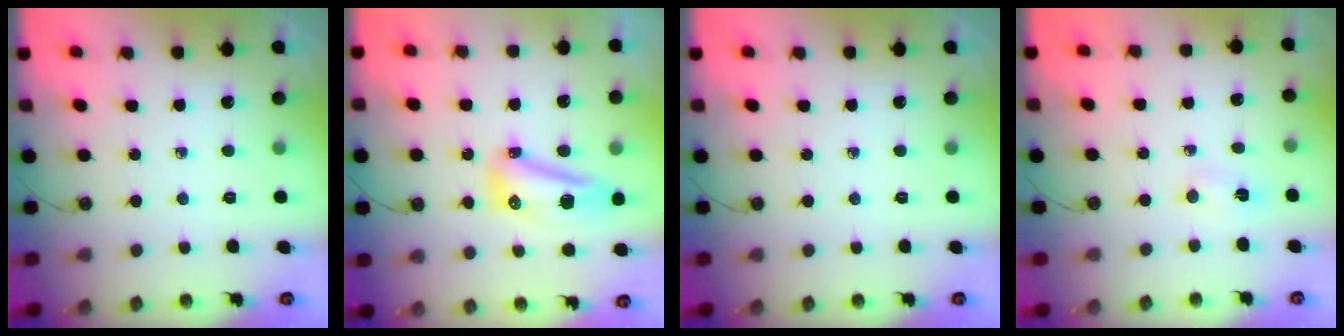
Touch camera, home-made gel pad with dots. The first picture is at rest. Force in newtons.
{"total": 13.1, "press": 13.1, "slide": 1.0}
{"total": 0.0}
{"total": 2.0, "press": 1.5, "slide": 1.3}